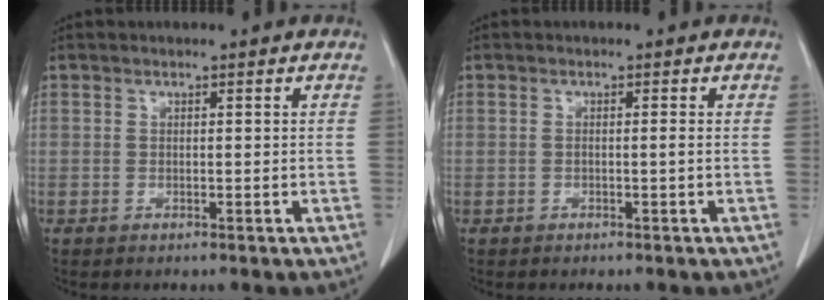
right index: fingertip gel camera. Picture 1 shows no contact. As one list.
[{"total": 0.6, "force": [-0.1, -0.2, 0.6], "torque": [-0.006, 0.001, -0.004]}]